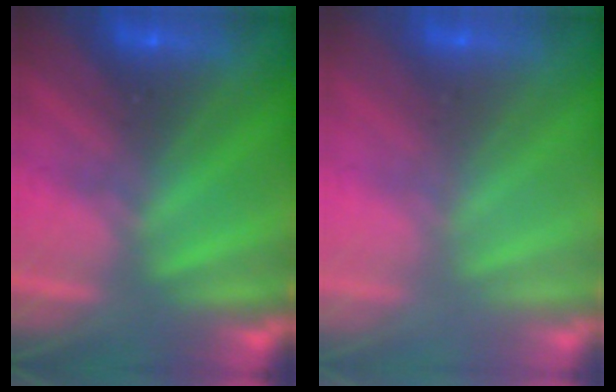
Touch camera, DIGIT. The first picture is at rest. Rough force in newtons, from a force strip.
{"total": 2.7}